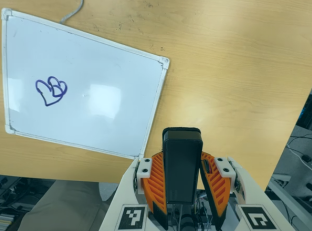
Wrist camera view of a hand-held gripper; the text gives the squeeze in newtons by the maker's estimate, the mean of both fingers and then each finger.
{"total": 7.1, "left": 5.5, "right": 8.7}